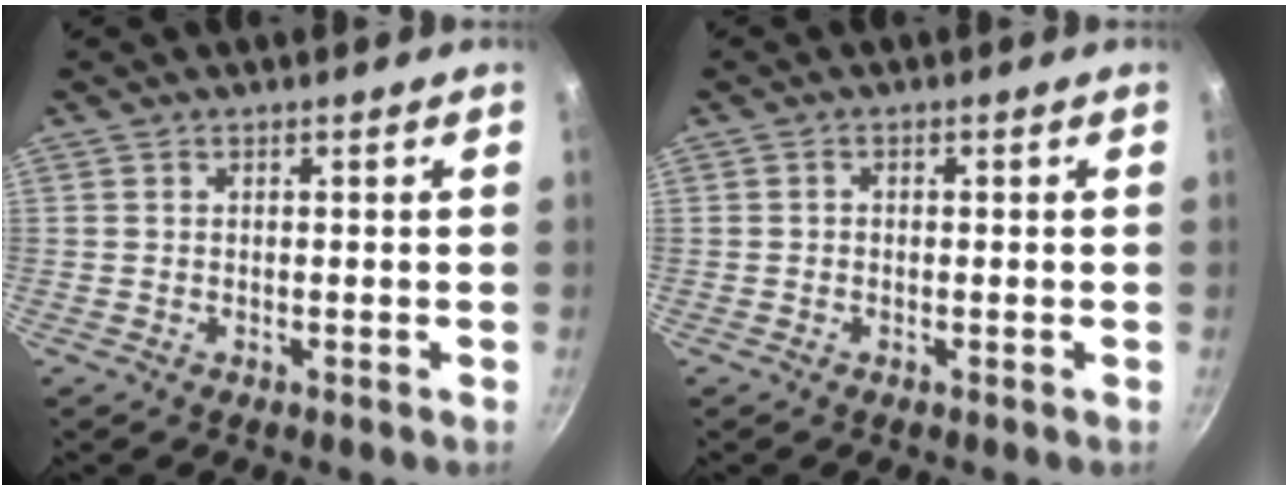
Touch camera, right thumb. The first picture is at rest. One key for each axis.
{"total": 0.6, "fx": -0.1, "fy": 0.5, "fz": 0.3, "tx": 0.000, "ty": 0.002, "tz": -0.006}